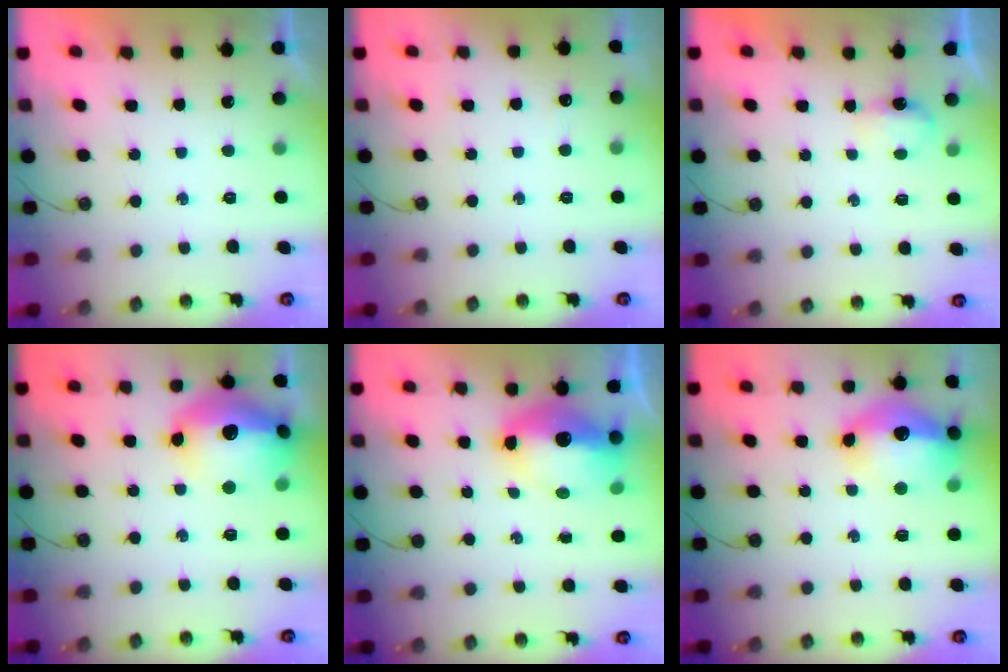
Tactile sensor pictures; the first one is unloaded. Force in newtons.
{"total": 12.4, "press": 2.6, "slide": 12.1}
{"total": 3.9, "press": 3.8, "slide": 0.6}
{"total": 20.6, "press": 20.6, "slide": 1.5}
{"total": 11.6, "press": 11.6, "slide": 1.3}
{"total": 16.8, "press": 16.7, "slide": 2.4}